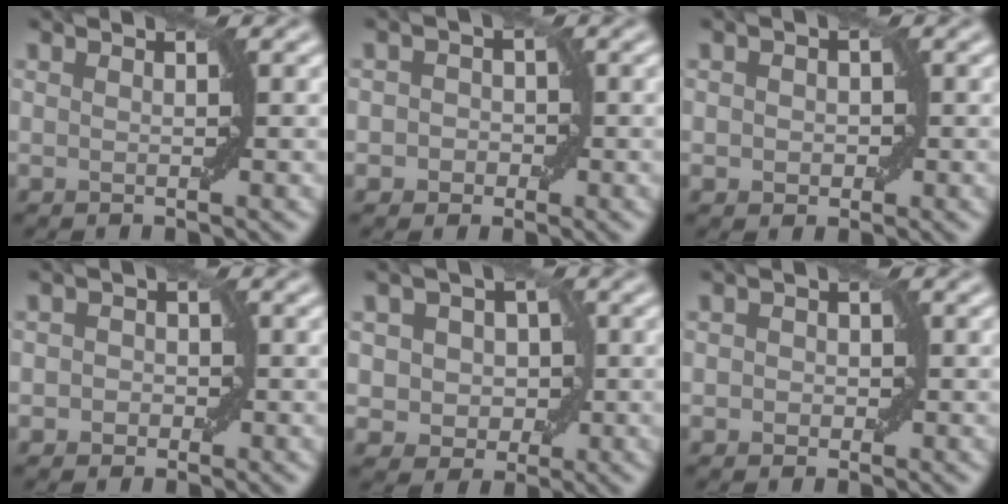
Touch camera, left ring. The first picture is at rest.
{"total": 2.1, "force": [-0.3, 2.0, 0.7], "torque": [0.012, 0.007, -0.017]}
{"total": 1.6, "force": [-0.1, 1.4, 0.8], "torque": [-0.005, 0.000, -0.004]}
{"total": 1.7, "force": [-0.3, 1.6, 0.6], "torque": [0.010, 0.003, -0.016]}
{"total": 4.4, "force": [0.8, 3.7, 2.2], "torque": [-0.015, 0.018, -0.007]}
{"total": 1.5, "force": [-0.1, 1.4, 0.6], "torque": [0.002, 0.003, -0.012]}